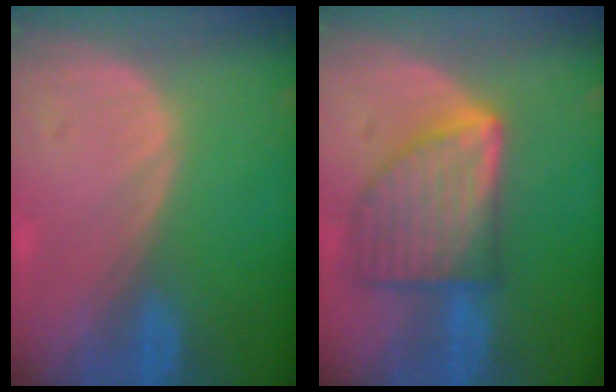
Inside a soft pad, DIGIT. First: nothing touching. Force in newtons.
{"total": 9.1, "press": 9.1, "slide": 0.4}